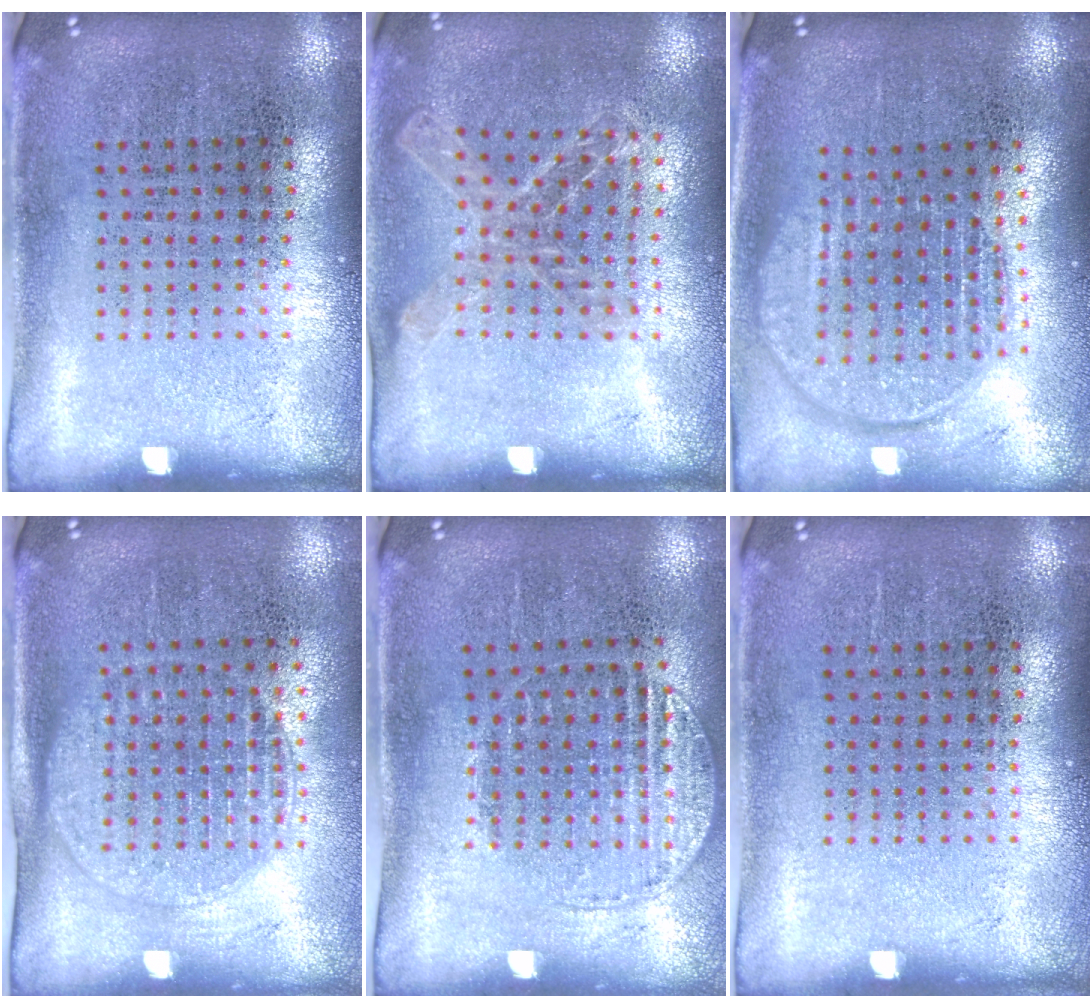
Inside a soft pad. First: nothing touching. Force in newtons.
{"total": 1.1, "press": 1.1, "slide": 0.0}
{"total": 1.8, "press": 1.5, "slide": 1.0}
{"total": 1.5, "press": 1.3, "slide": 0.8}
{"total": 1.2, "press": 1.1, "slide": 0.4}
{"total": 0.0}